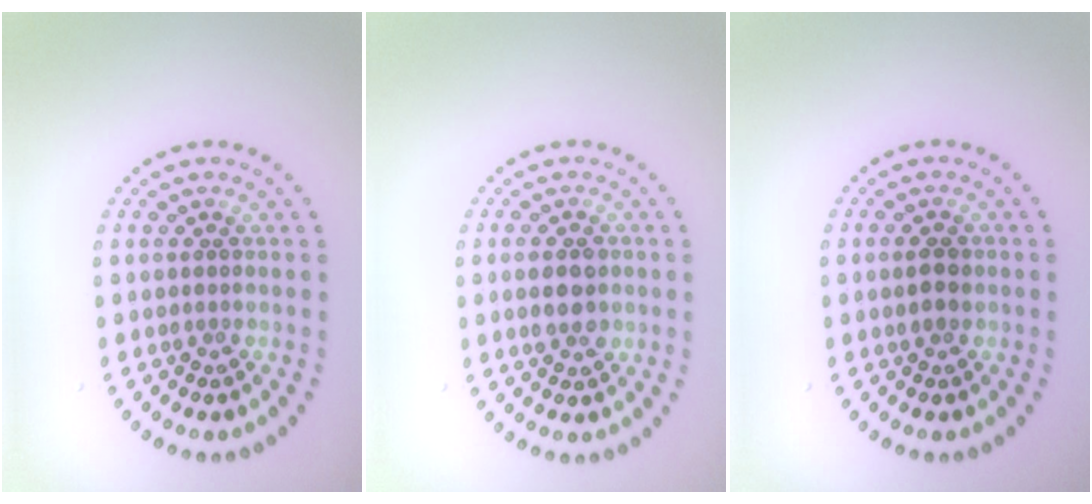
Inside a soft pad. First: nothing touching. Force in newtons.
{"total": 2.9, "press": 2.9, "slide": 0.2}
{"total": 1.6, "press": 1.6, "slide": 0.1}